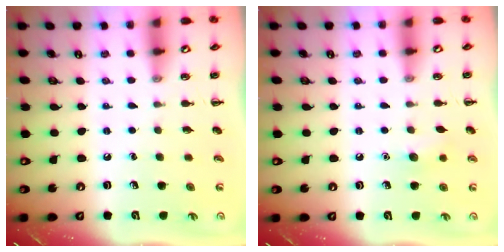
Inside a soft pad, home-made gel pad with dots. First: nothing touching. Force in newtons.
{"total": 6.1, "press": 5.9, "slide": 1.5}